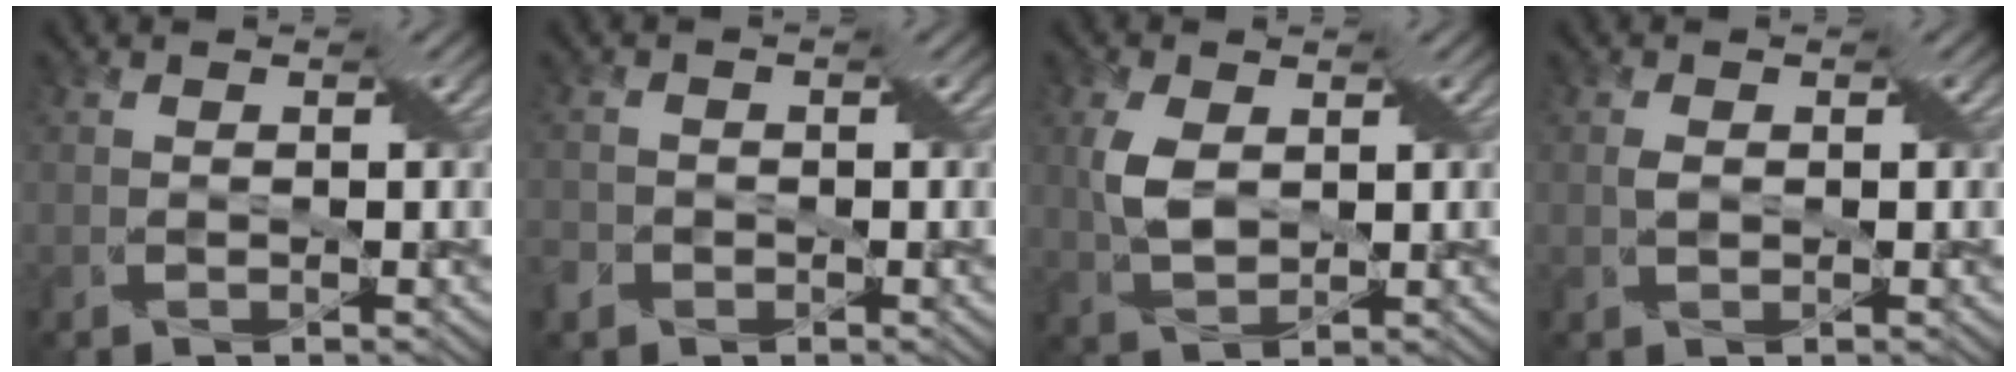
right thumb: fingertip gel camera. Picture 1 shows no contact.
{"total": 1.9, "force": [-1.2, 1.5, 0.2], "torque": [-0.010, -0.006, -0.027]}
{"total": 4.1, "force": [0.9, 2.5, 3.2], "torque": [-0.078, 0.003, 0.020]}
{"total": 0.9, "force": [0.1, 0.6, 0.6], "torque": [-0.014, 0.001, 0.003]}